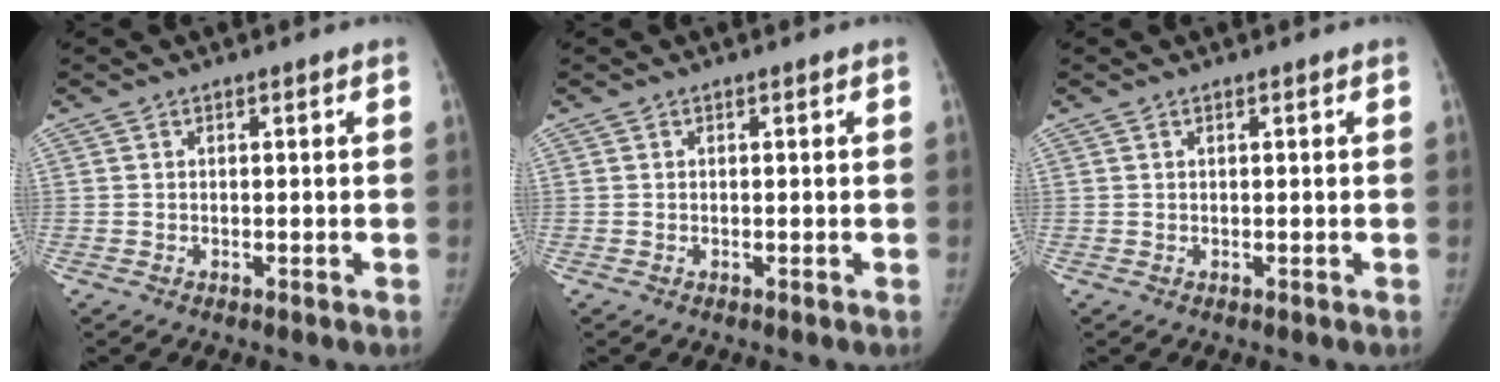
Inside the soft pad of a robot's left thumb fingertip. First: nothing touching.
{"total": 0.0}
{"total": 0.0}